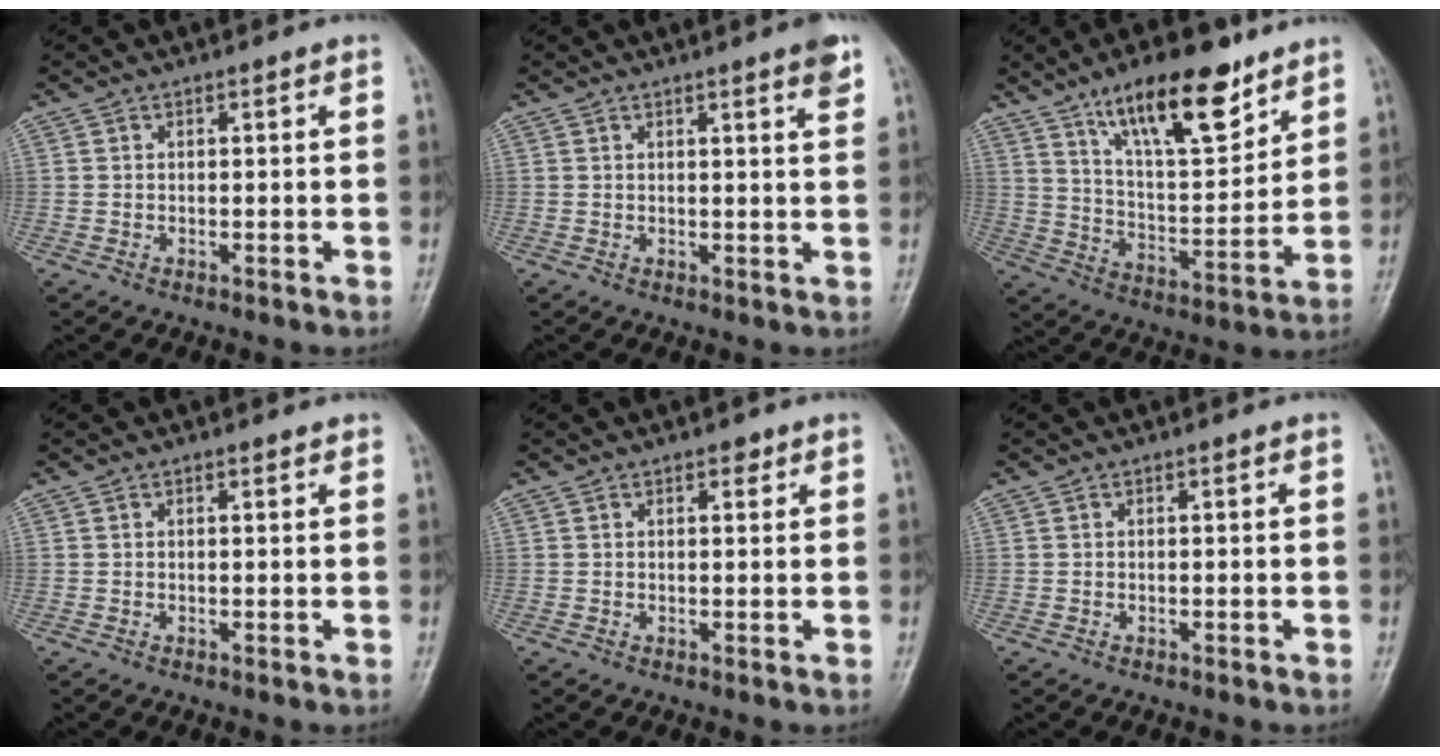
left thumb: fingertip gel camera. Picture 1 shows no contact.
{"total": 3.2, "force": [2.1, 0.2, 2.4], "torque": [-0.030, -0.012, 0.026]}
{"total": 17.3, "force": [11.1, 6.0, 11.8], "torque": [-0.160, -0.059, 0.194]}
{"total": 0.8, "force": [0.6, 0.3, 0.4], "torque": [-0.006, -0.002, 0.007]}
{"total": 1.3, "force": [0.9, 0.6, 0.7], "torque": [-0.004, -0.004, 0.010]}
{"total": 0.0}